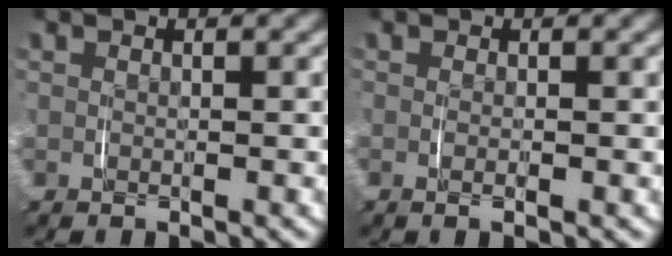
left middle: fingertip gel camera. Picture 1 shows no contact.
{"total": 0.7, "force": [-0.2, 0.0, 0.6], "torque": [-0.020, -0.005, -0.001]}